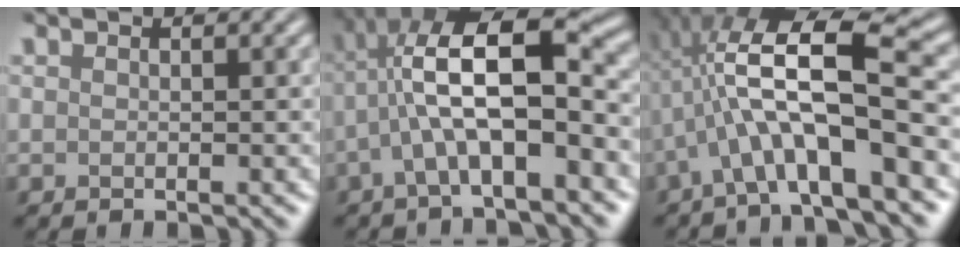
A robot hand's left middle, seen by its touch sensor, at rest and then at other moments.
{"total": 9.1, "force": [-0.7, 2.9, 8.6], "torque": [-0.160, 0.031, -0.003]}
{"total": 9.3, "force": [-1.3, 2.6, 8.8], "torque": [-0.159, 0.031, -0.016]}